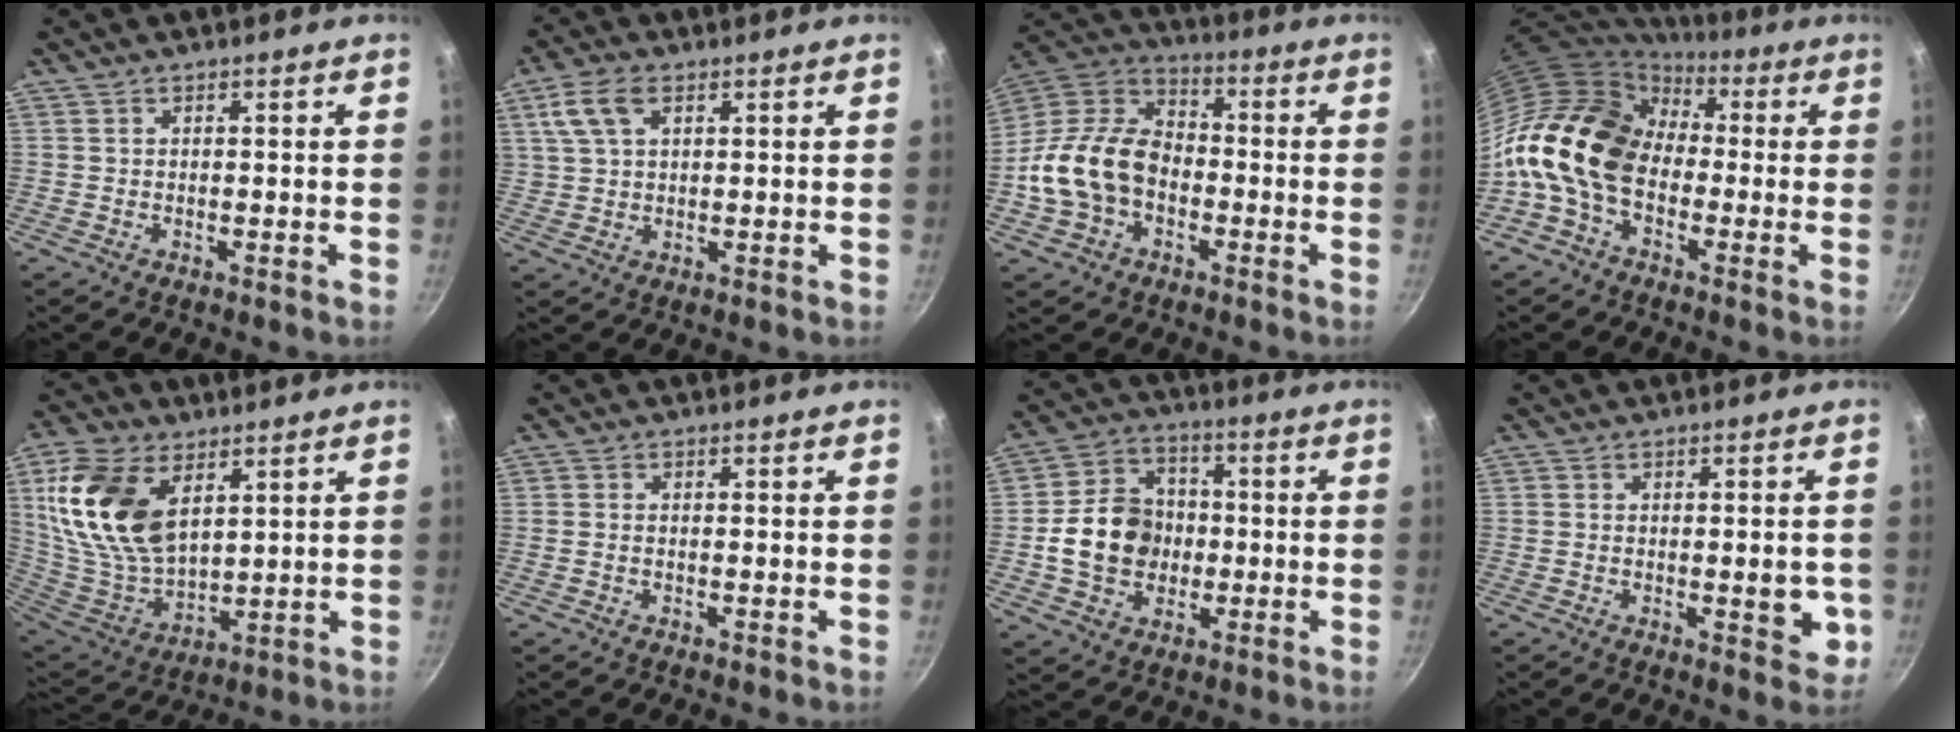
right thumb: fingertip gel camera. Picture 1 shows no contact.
{"total": 7.3, "force": [3.2, 4.3, 5.0], "torque": [-0.096, 0.005, 0.062]}
{"total": 16.0, "force": [-3.6, 11.7, 10.2], "torque": [-0.160, 0.042, -0.083]}
{"total": 17.4, "force": [0.2, 12.3, 12.3], "torque": [-0.206, 0.033, -0.018]}
{"total": 19.6, "force": [7.2, 11.7, 13.9], "torque": [-0.262, -0.032, 0.149]}
{"total": 0.8, "force": [-0.2, 0.5, 0.5], "torque": [-0.011, 0.004, -0.005]}
{"total": 9.8, "force": [-0.4, 8.6, 4.7], "torque": [-0.047, 0.015, -0.011]}
{"total": 3.9, "force": [-0.6, 1.1, 3.7], "torque": [-0.050, -0.002, -0.009]}